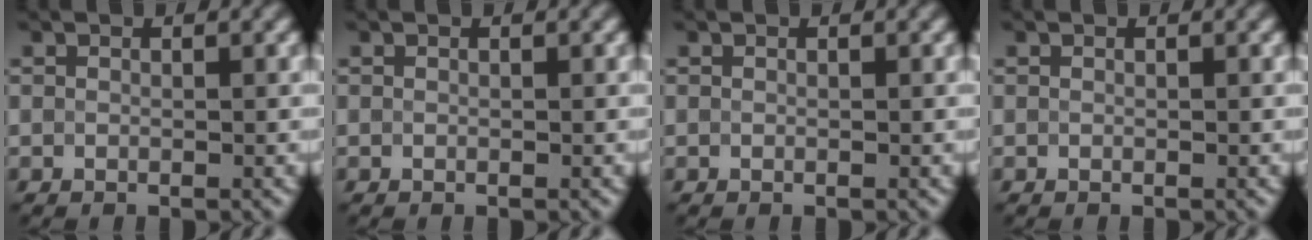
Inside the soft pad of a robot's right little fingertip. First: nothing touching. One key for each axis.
{"total": 0.0}
{"total": 0.0}
{"total": 0.0}